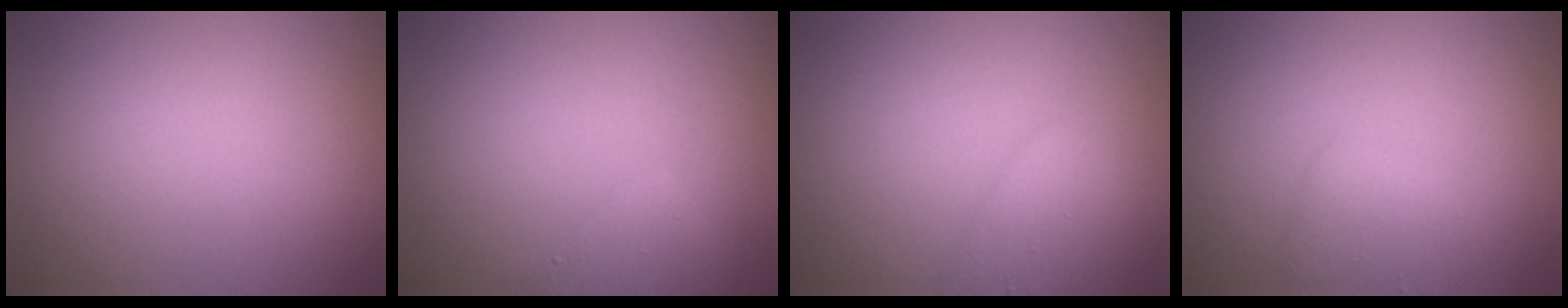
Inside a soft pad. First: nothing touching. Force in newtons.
{"total": 2.0, "press": 2.0, "slide": 0.0}
{"total": 2.4, "press": 2.4, "slide": 0.2}
{"total": 1.8, "press": 1.8, "slide": 0.1}